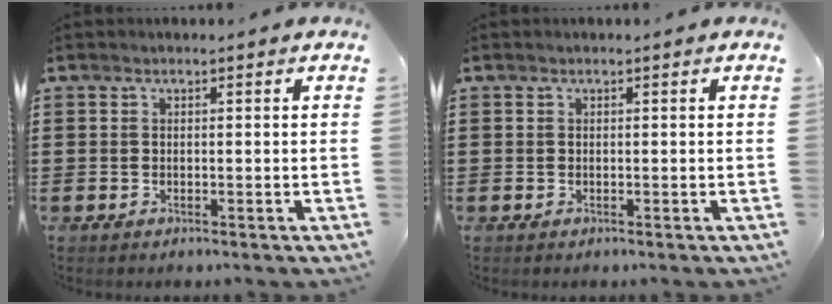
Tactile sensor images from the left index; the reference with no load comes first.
{"total": 0.0}